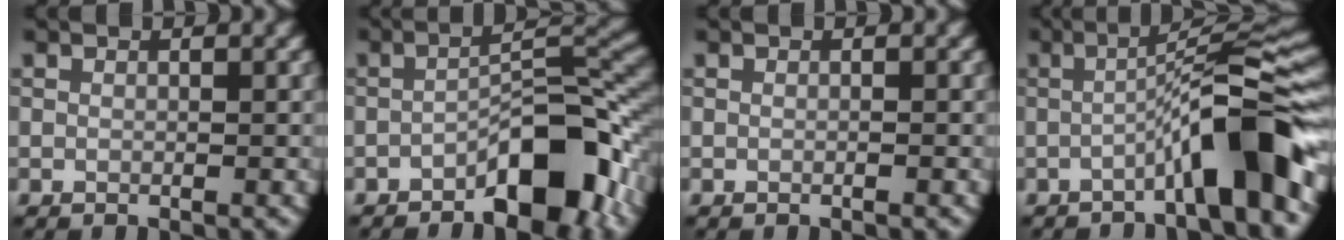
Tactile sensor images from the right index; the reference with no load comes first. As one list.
[{"total": 8.9, "force": [-4.8, 2.9, 6.9], "torque": [-0.089, 0.027, -0.082]}, {"total": 0.0}, {"total": 8.1, "force": [-3.3, 0.9, 7.4], "torque": [-0.102, 0.026, -0.063]}]